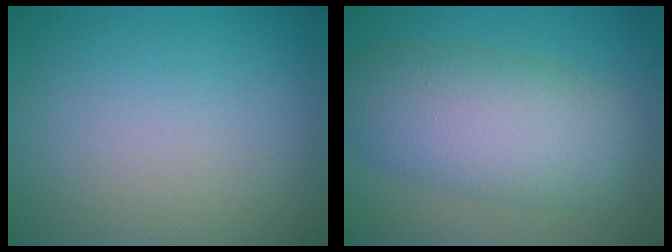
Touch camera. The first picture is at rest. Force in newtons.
{"total": 8.0, "press": 8.0, "slide": 0.2}